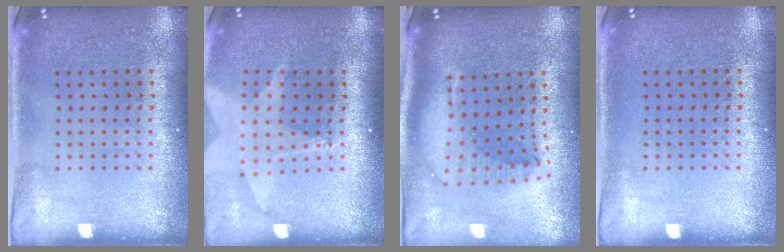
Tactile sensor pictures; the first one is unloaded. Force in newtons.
{"total": 1.7, "press": 1.5, "slide": 0.9}
{"total": 2.2, "press": 1.7, "slide": 1.4}
{"total": 0.0}